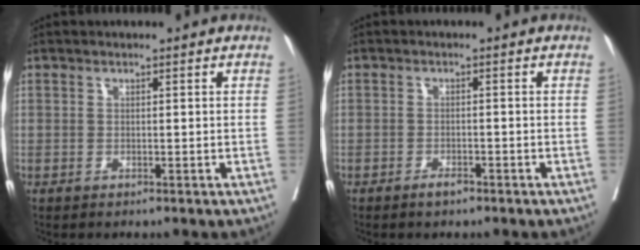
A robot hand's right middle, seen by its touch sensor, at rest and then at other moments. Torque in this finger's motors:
{"motor_torque": [-0.24, -0.49, -0.12, 0.00]}